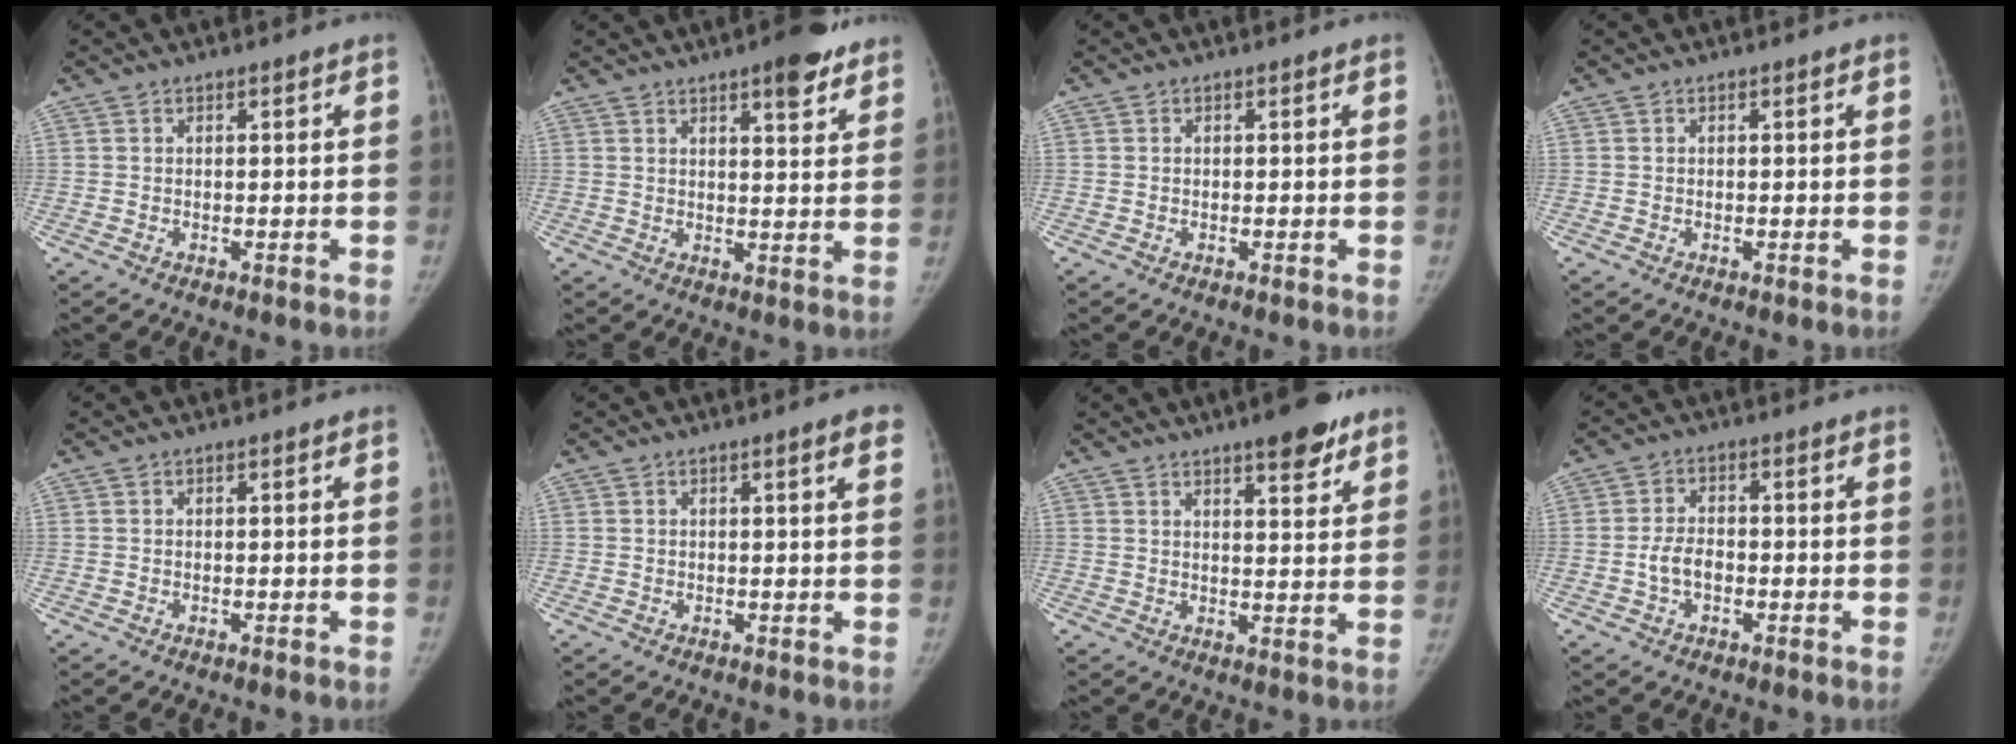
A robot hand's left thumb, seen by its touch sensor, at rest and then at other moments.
{"total": 7.6, "force": [5.1, 2.1, 5.2], "torque": [-0.053, -0.025, 0.065]}
{"total": 0.0}
{"total": 0.0}
{"total": 0.0}
{"total": 2.7, "force": [1.4, 0.2, 2.3], "torque": [-0.028, -0.002, 0.016]}
{"total": 8.5, "force": [5.8, 2.3, 5.8], "torque": [-0.058, -0.030, 0.077]}
{"total": 4.2, "force": [-1.1, 2.6, 3.0], "torque": [-0.056, 0.014, -0.022]}